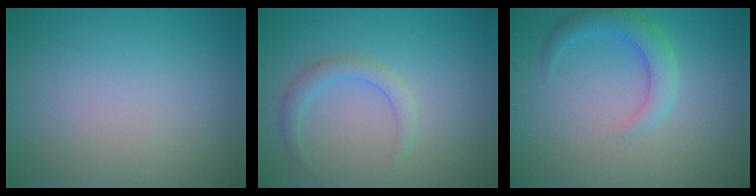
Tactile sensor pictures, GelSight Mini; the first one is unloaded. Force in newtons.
{"total": 2.0, "press": 2.0, "slide": 0.2}
{"total": 3.0, "press": 3.0, "slide": 0.2}